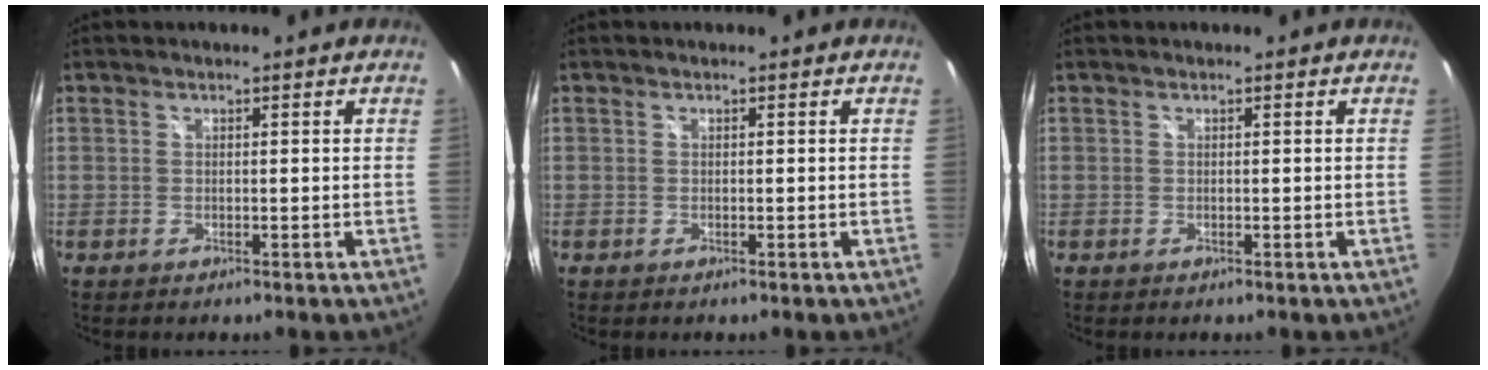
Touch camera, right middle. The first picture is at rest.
{"total": 0.0}
{"total": 0.0}